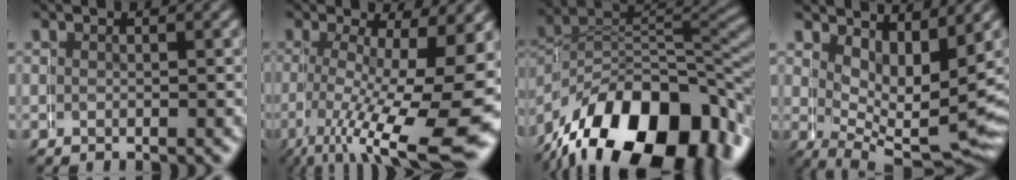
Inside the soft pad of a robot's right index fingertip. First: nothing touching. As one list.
[{"total": 8.9, "force": [-0.7, 1.9, 8.7], "torque": [-0.137, -0.034, 0.016]}, {"total": 17.0, "force": [-6.4, 9.9, 12.2], "torque": [-0.215, -0.064, -0.064]}, {"total": 5.9, "force": [2.1, 1.9, 5.2], "torque": [-0.072, -0.029, 0.048]}]